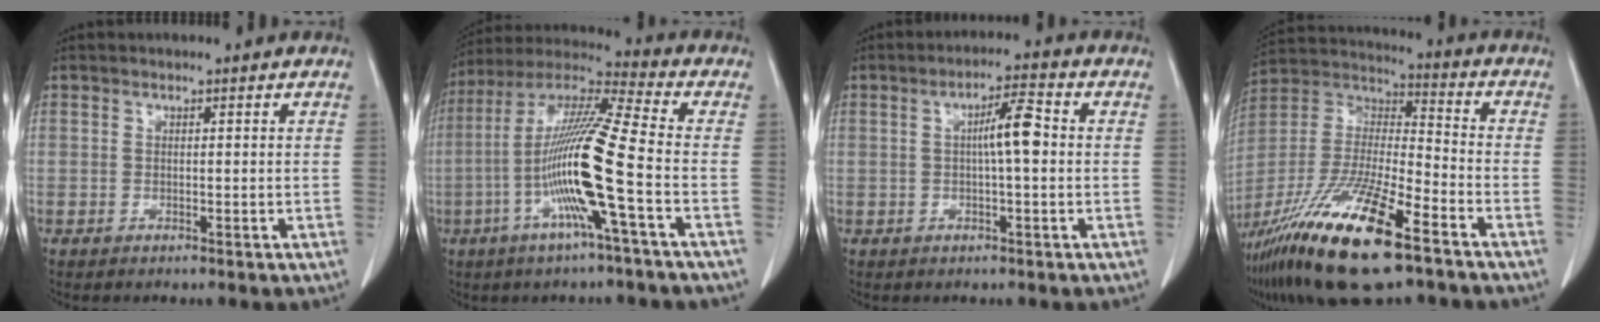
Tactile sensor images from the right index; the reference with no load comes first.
{"total": 16.0, "force": [-4.2, -0.8, 15.4], "torque": [-0.302, -0.002, -0.092]}
{"total": 5.4, "force": [0.3, 0.6, 5.3], "torque": [-0.090, 0.013, 0.003]}
{"total": 22.9, "force": [-14.2, 4.0, 17.5], "torque": [-0.366, -0.044, -0.263]}